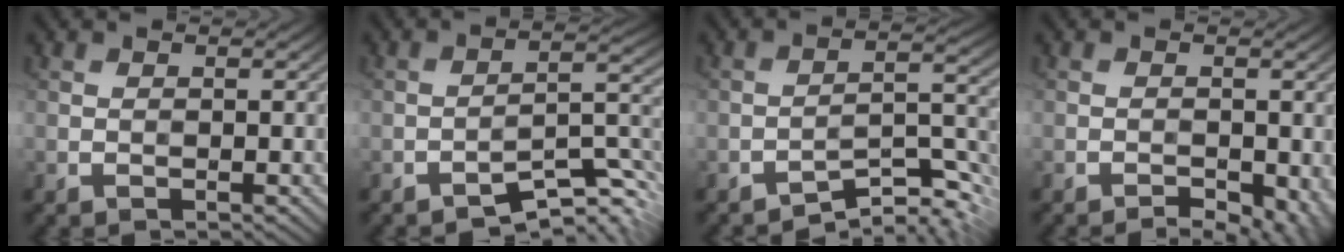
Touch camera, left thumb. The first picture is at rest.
{"total": 6.4, "force": [-5.0, 1.4, 3.8], "torque": [-0.048, 0.010, -0.087]}
{"total": 6.7, "force": [-5.3, 1.5, 3.8], "torque": [-0.052, 0.005, -0.090]}
{"total": 4.1, "force": [-2.5, 1.7, 2.7], "torque": [-0.045, -0.003, -0.027]}